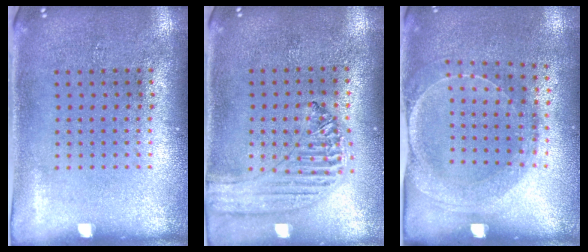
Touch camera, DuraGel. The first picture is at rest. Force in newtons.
{"total": 1.3, "press": 1.3, "slide": 0.1}
{"total": 1.5, "press": 1.5, "slide": 0.4}